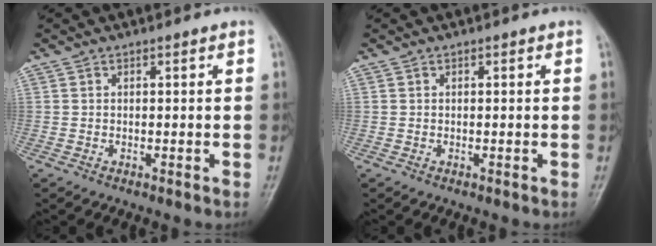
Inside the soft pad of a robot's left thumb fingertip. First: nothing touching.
{"total": 0.0}